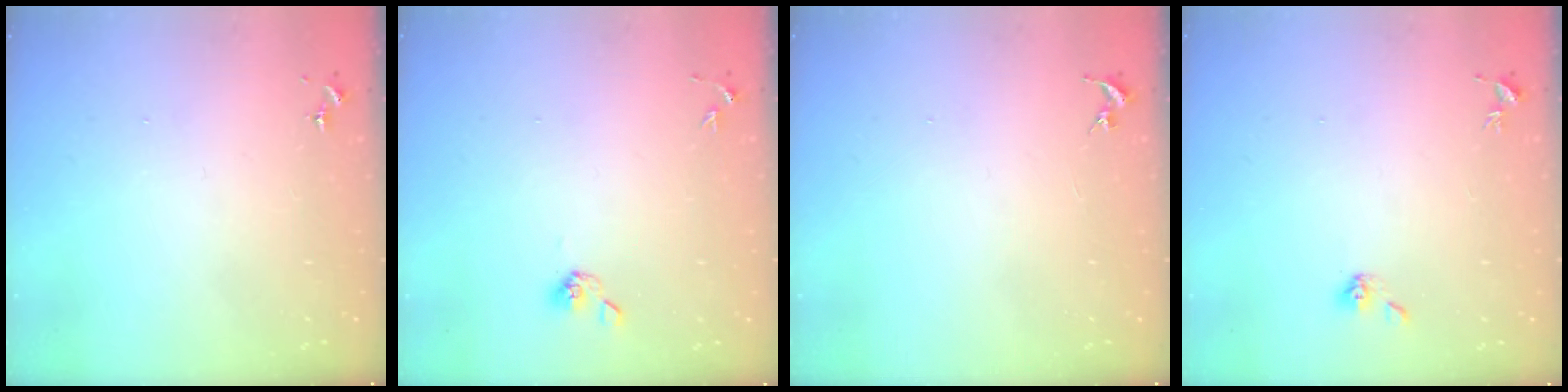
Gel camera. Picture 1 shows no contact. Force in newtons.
{"total": 5.5, "press": 5.2, "slide": 1.8}
{"total": 0.0}
{"total": 4.2, "press": 3.8, "slide": 1.9}